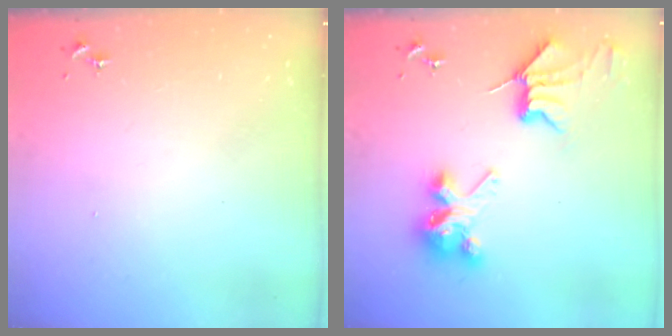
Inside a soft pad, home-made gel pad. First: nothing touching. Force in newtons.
{"total": 10.1, "press": 10.1, "slide": 0.4}